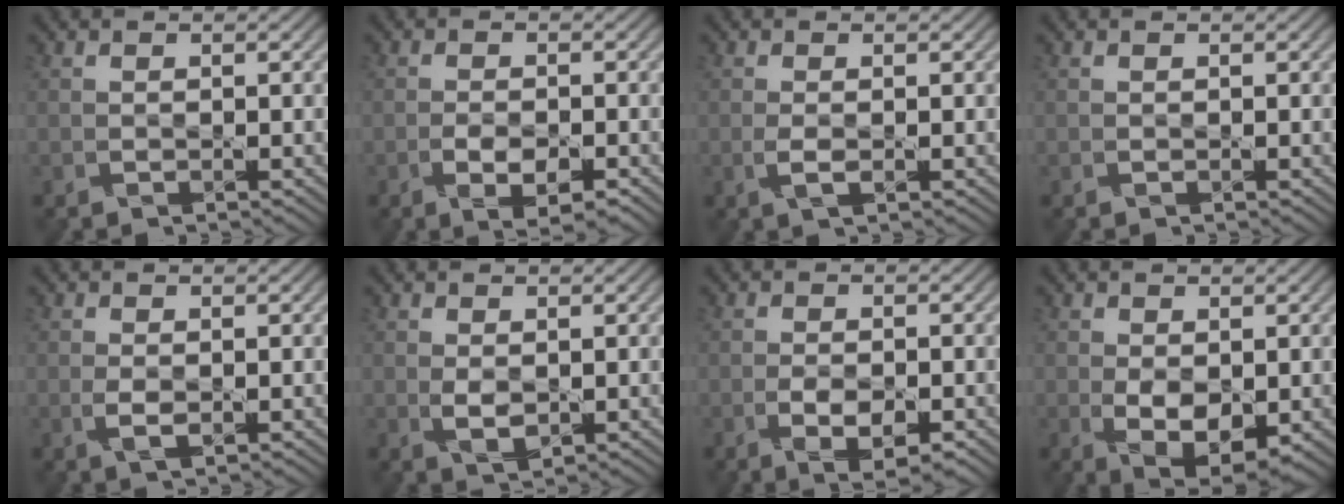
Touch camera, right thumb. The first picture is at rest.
{"total": 3.9, "force": [-1.9, 1.4, 3.1], "torque": [-0.057, 0.000, -0.032]}
{"total": 1.9, "force": [-0.5, 0.8, 1.7], "torque": [-0.043, -0.002, -0.009]}
{"total": 0.0}
{"total": 2.1, "force": [-0.3, 1.1, 1.8], "torque": [-0.044, -0.004, -0.005]}
{"total": 2.3, "force": [0.2, 1.4, 1.9], "torque": [-0.042, -0.002, 0.007]}
{"total": 4.2, "force": [-1.8, 1.7, 3.4], "torque": [-0.063, -0.001, -0.030]}
{"total": 5.3, "force": [-0.7, 3.0, 4.3], "torque": [-0.090, -0.013, -0.005]}